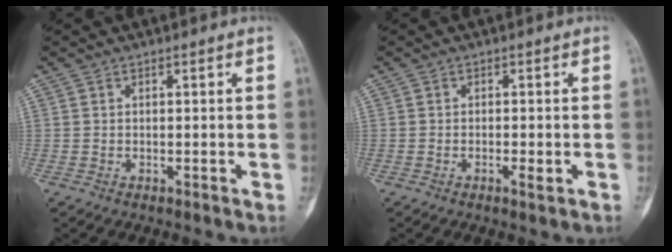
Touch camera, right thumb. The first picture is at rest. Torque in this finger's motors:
{"motor_torque": [-0.23, 0.12, -0.09, 0.53, -0.07]}